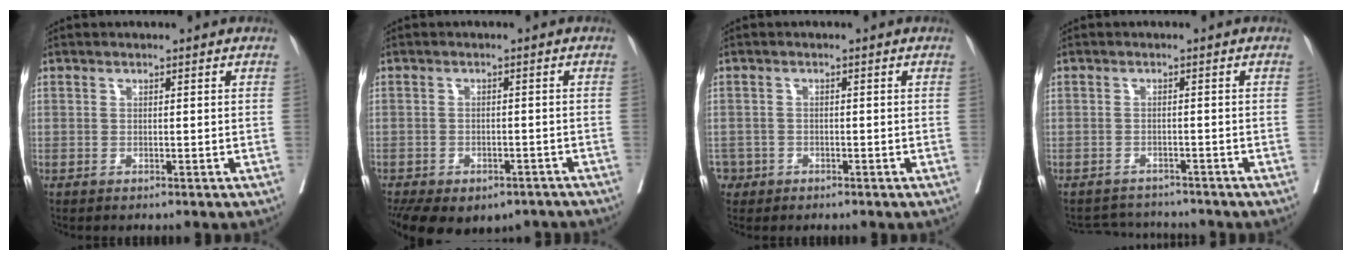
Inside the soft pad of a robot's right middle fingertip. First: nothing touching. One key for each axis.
{"total": 15.7, "fx": -10.6, "fy": 9.1, "fz": 7.1, "tx": -0.176, "ty": -0.010, "tz": -0.131}
{"total": 2.4, "fx": -1.2, "fy": 2.0, "fz": -0.3, "tx": 0.003, "ty": 0.010, "tz": -0.025}
{"total": 3.9, "fx": -3.8, "fy": 0.6, "fz": -0.6, "tx": 0.008, "ty": 0.001, "tz": -0.060}